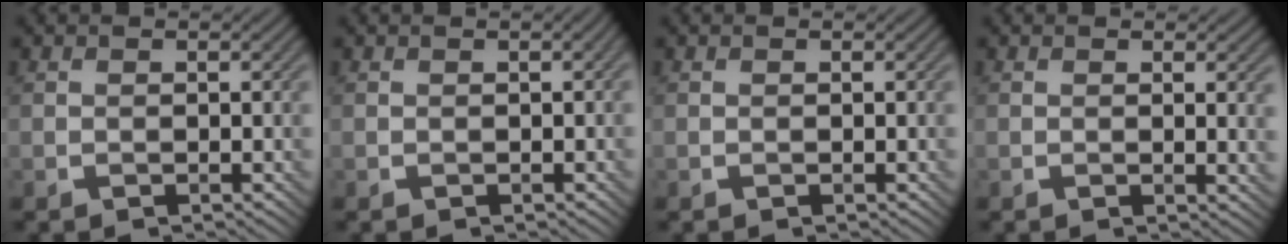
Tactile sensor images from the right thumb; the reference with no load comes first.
{"total": 0.6, "force": [0.1, 0.1, 0.6], "torque": [-0.007, 0.005, 0.002]}
{"total": 0.0}
{"total": 1.8, "force": [0.4, 0.3, 1.7], "torque": [-0.028, -0.003, 0.007]}